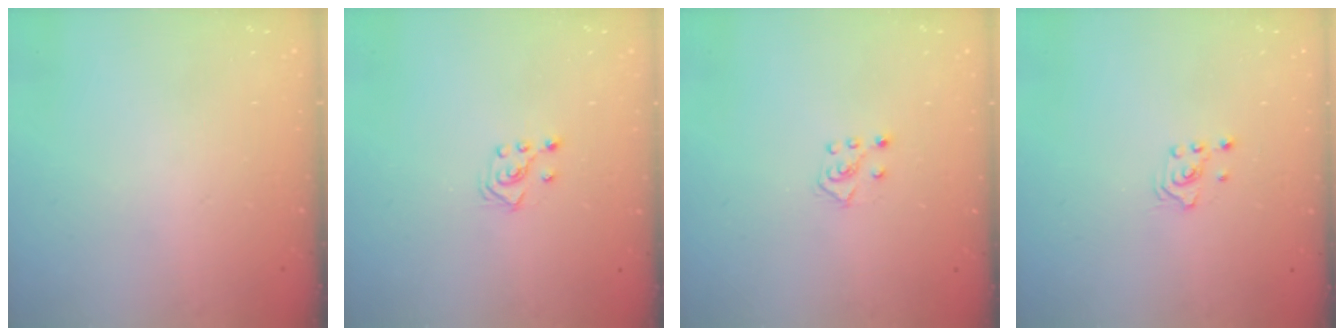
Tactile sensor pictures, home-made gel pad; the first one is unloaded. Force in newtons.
{"total": 3.7, "press": 3.6, "slide": 0.8}
{"total": 4.1, "press": 4.0, "slide": 0.6}
{"total": 2.0, "press": 2.0, "slide": 0.2}